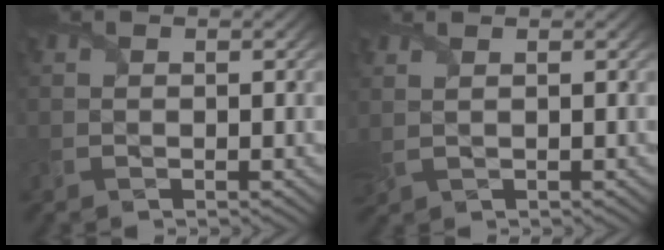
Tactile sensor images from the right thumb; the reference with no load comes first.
{"total": 1.4, "force": [0.9, 0.4, 1.0], "torque": [-0.032, 0.005, 0.024]}